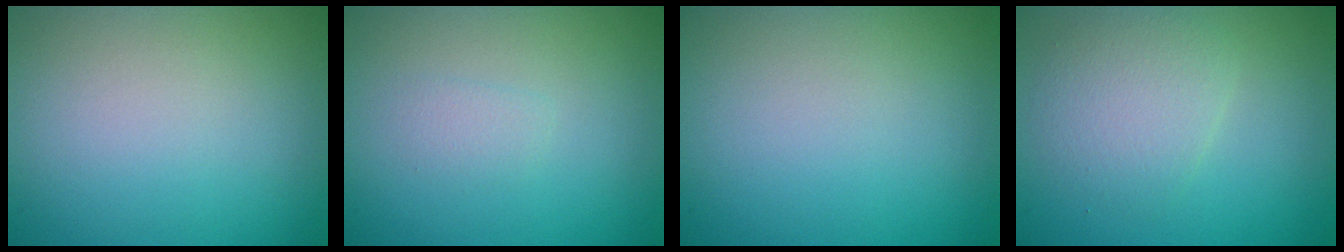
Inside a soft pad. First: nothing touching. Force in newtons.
{"total": 0.9, "press": 0.9, "slide": 0.0}
{"total": 0.0}
{"total": 3.0, "press": 3.0, "slide": 0.1}